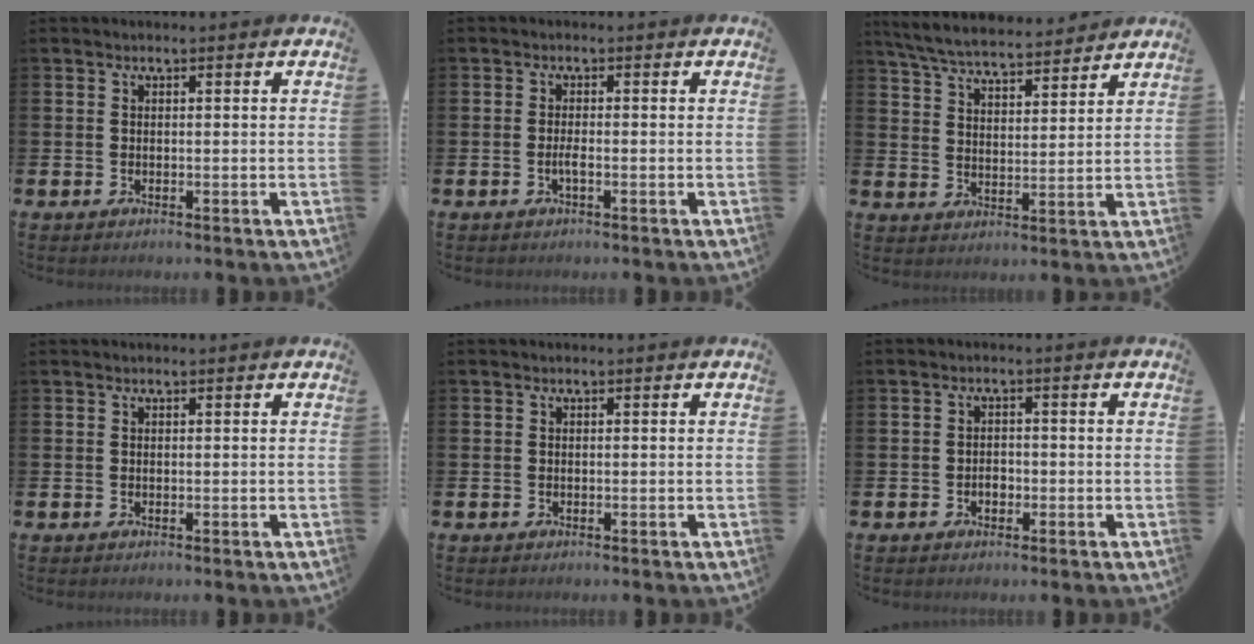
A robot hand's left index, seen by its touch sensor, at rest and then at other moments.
{"total": 1.3, "force": [-0.5, 0.2, 1.1], "torque": [-0.029, 0.002, -0.008]}
{"total": 6.5, "force": [6.2, 1.0, 1.6], "torque": [-0.060, -0.032, 0.110]}
{"total": 0.0}
{"total": 0.0}
{"total": 1.7, "force": [-0.6, 1.3, 0.9], "torque": [-0.011, 0.001, -0.016]}